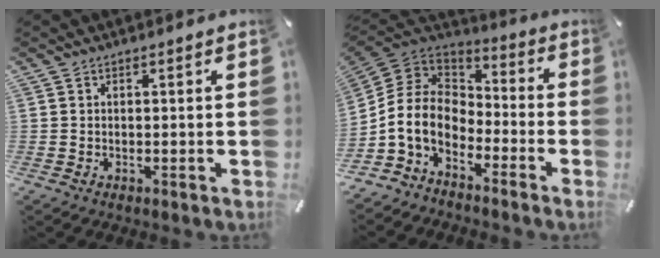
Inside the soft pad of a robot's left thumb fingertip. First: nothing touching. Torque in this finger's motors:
{"motor_torque": [0.83, 3.00, 1.39, 1.39, 0.22]}